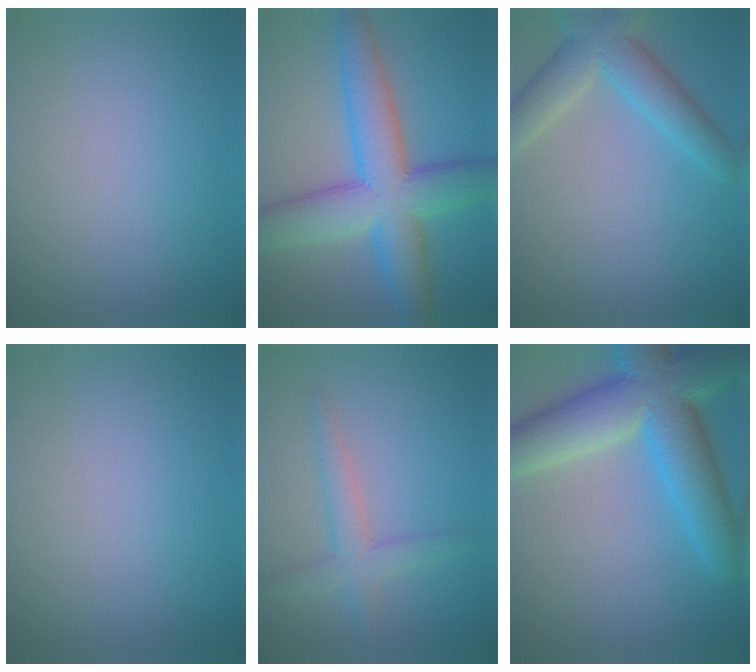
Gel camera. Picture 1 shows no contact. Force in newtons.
{"total": 10.0, "press": 10.0, "slide": 0.4}
{"total": 5.6, "press": 5.6, "slide": 0.3}
{"total": 0.0}
{"total": 3.0, "press": 3.0, "slide": 0.1}
{"total": 10.9, "press": 10.9, "slide": 0.6}